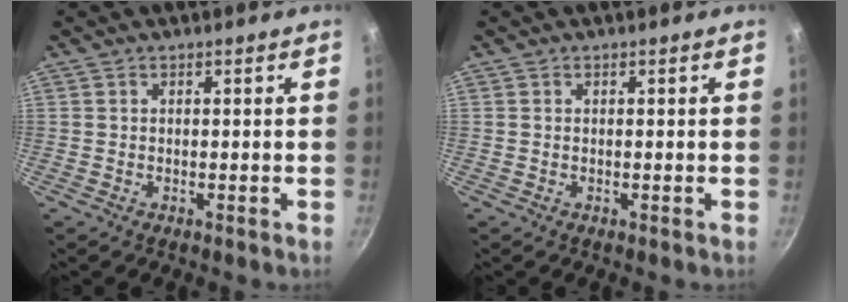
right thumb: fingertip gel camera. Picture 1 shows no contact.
{"total": 0.0}